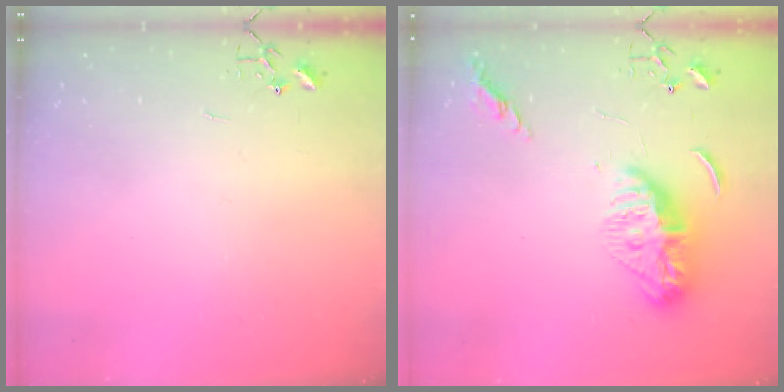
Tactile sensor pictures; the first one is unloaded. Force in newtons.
{"total": 12.4, "press": 12.3, "slide": 0.8}